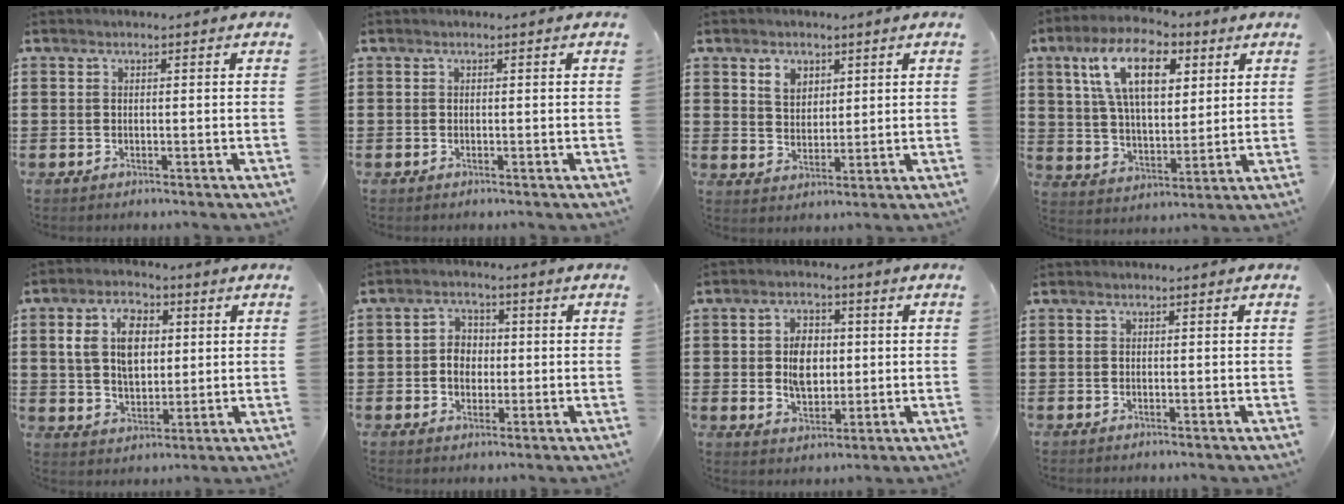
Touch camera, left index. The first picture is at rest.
{"total": 0.0}
{"total": 3.8, "force": [2.4, 2.6, 1.3], "torque": [-0.020, 0.004, 0.042]}
{"total": 13.2, "force": [6.5, 6.2, 9.8], "torque": [-0.203, 0.010, 0.116]}
{"total": 8.3, "force": [2.3, 5.3, 6.0], "torque": [-0.122, 0.012, 0.034]}
{"total": 4.0, "force": [-0.2, 3.4, 2.2], "torque": [-0.044, 0.007, -0.010]}
{"total": 6.1, "force": [0.4, 4.0, 4.6], "torque": [-0.080, 0.009, 0.003]}
{"total": 0.0}